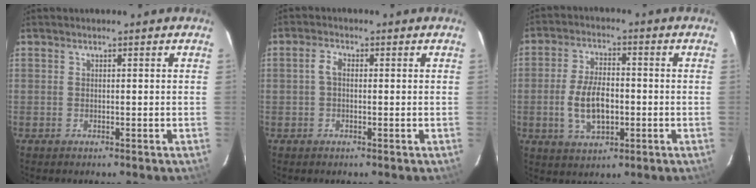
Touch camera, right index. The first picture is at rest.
{"total": 2.2, "force": [0.1, 1.4, 1.7], "torque": [-0.035, 0.009, -0.001]}
{"total": 9.1, "force": [-1.8, 4.7, 7.7], "torque": [-0.156, 0.000, -0.027]}